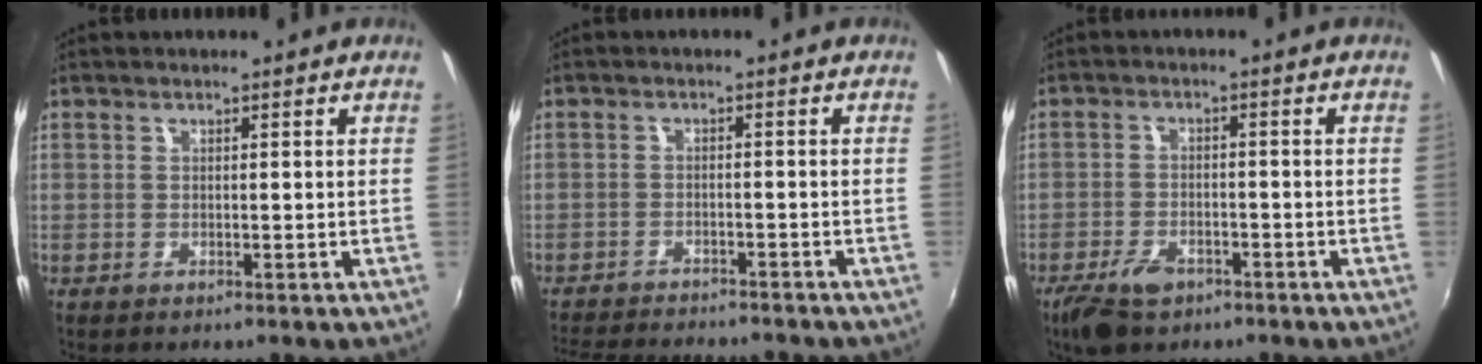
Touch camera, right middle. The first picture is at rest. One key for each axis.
{"total": 12.2, "fx": -11.0, "fy": 2.3, "fz": 4.6, "tx": -0.107, "ty": -0.015, "tz": -0.167}
{"total": 7.0, "fx": -4.7, "fy": 3.6, "fz": 3.7, "tx": -0.100, "ty": -0.010, "tz": -0.083}